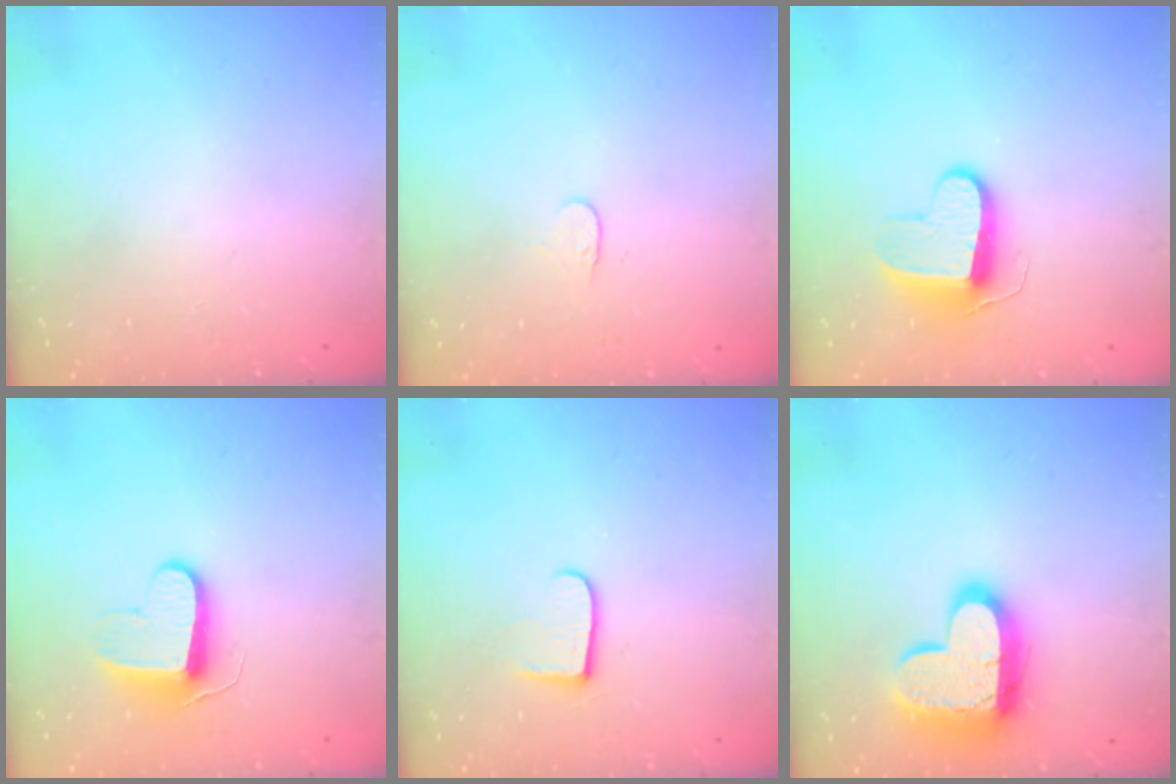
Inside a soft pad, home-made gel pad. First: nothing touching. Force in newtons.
{"total": 3.8, "press": 3.7, "slide": 0.4}
{"total": 10.2, "press": 10.2, "slide": 0.3}
{"total": 9.5, "press": 9.5, "slide": 0.2}
{"total": 6.9, "press": 6.9, "slide": 0.7}
{"total": 16.4, "press": 16.3, "slide": 1.5}